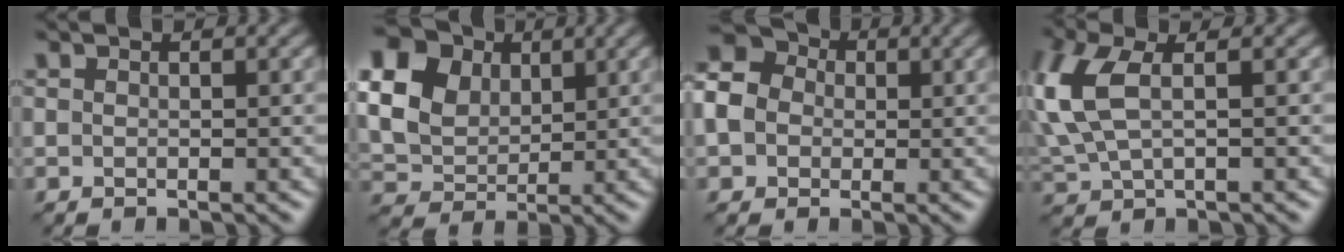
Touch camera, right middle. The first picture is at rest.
{"total": 17.2, "force": [6.6, 13.9, 7.6], "torque": [-0.208, 0.029, 0.103]}
{"total": 8.0, "force": [0.5, 7.1, 3.8], "torque": [-0.091, 0.032, -0.025]}
{"total": 6.9, "force": [1.3, 3.4, 5.8], "torque": [-0.171, 0.008, 0.027]}